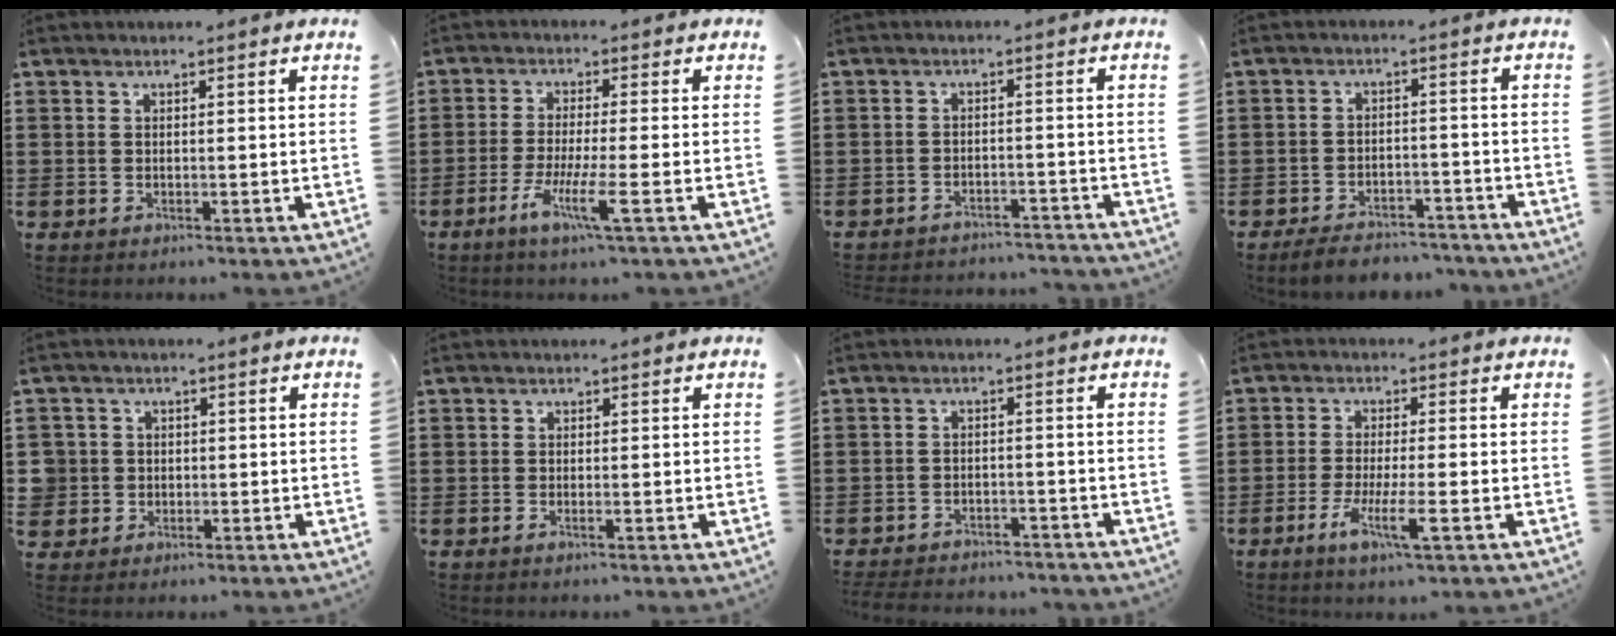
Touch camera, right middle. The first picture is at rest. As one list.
[{"total": 6.4, "force": [-3.1, -0.1, 5.6], "torque": [-0.110, -0.013, -0.059]}, {"total": 2.8, "force": [-2.8, 0.3, 0.1], "torque": [-0.007, 0.000, -0.060]}, {"total": 4.5, "force": [-4.2, 0.9, 1.0], "torque": [-0.025, 0.003, -0.086]}, {"total": 3.5, "force": [-0.3, 3.4, 0.3], "torque": [-0.031, 0.006, -0.013]}, {"total": 0.5, "force": [-0.2, 0.0, 0.5], "torque": [-0.009, -0.002, -0.004]}, {"total": 3.3, "force": [-3.2, 0.4, 0.2], "torque": [-0.007, -0.001, -0.068]}, {"total": 6.1, "force": [-2.7, 0.6, 5.4], "torque": [-0.099, -0.010, -0.048]}]